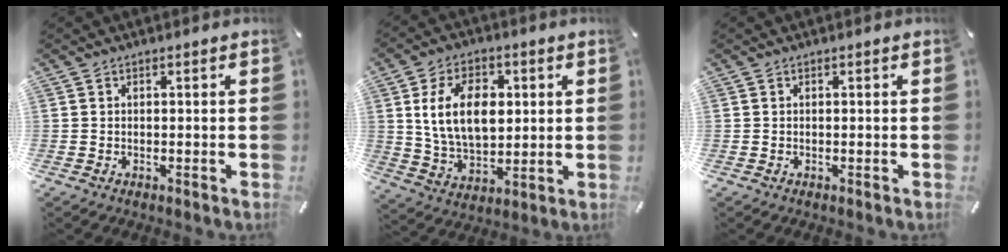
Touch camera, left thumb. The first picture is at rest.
{"total": 13.7, "force": [2.8, 9.1, 9.8], "torque": [-0.197, 0.006, 0.047]}
{"total": 0.0}